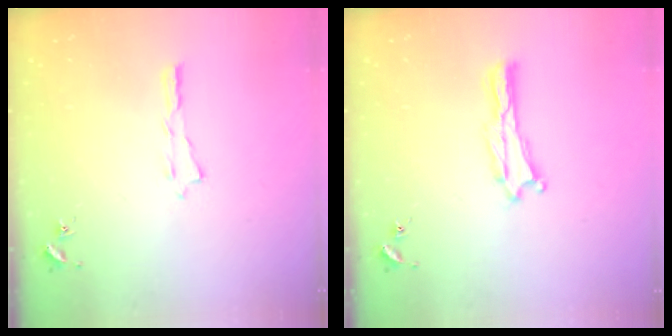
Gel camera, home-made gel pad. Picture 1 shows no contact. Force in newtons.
{"total": 0.0}